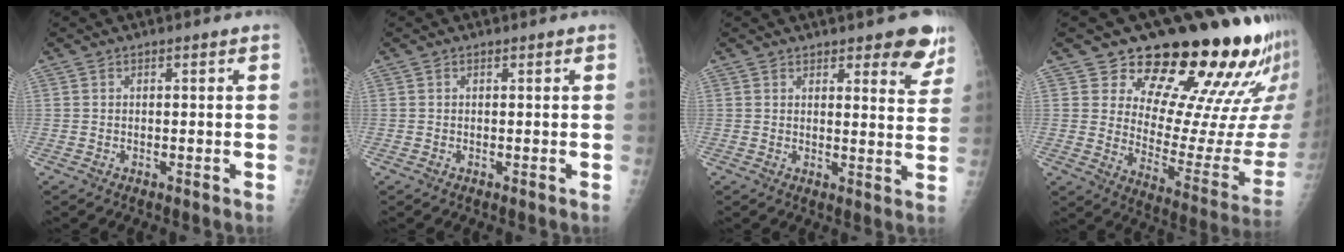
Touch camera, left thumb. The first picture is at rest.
{"total": 0.0}
{"total": 7.4, "force": [5.2, 2.8, 4.4], "torque": [-0.018, -0.032, 0.060]}
{"total": 23.6, "force": [17.9, 8.5, 12.9], "torque": [-0.134, -0.126, 0.236]}